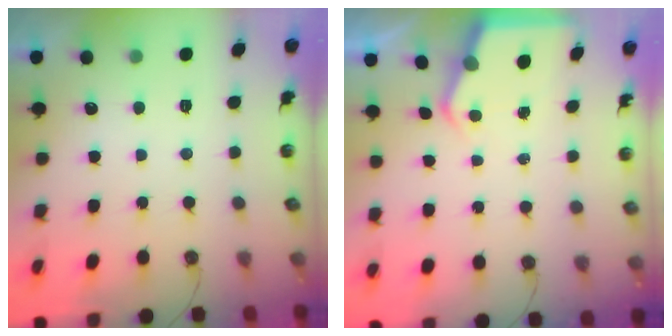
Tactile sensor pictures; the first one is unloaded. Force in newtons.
{"total": 3.9, "press": 3.9, "slide": 0.5}